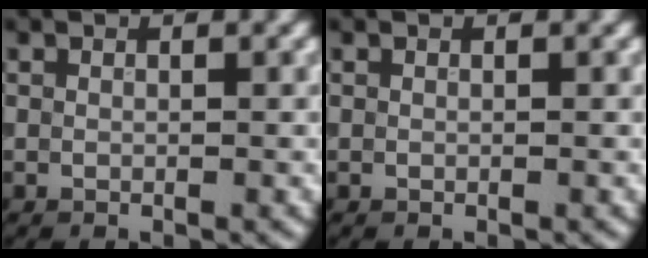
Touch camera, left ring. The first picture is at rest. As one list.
[{"total": 0.0}]